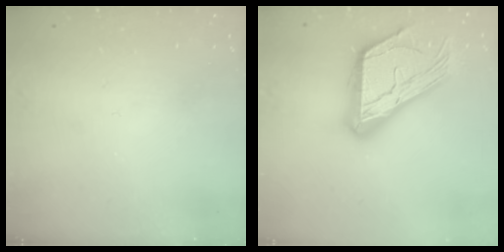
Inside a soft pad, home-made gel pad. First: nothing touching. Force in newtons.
{"total": 23.5, "press": 23.4, "slide": 2.1}